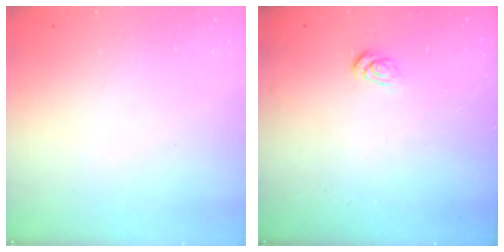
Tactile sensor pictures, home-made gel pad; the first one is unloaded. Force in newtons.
{"total": 3.9, "press": 3.9, "slide": 0.4}